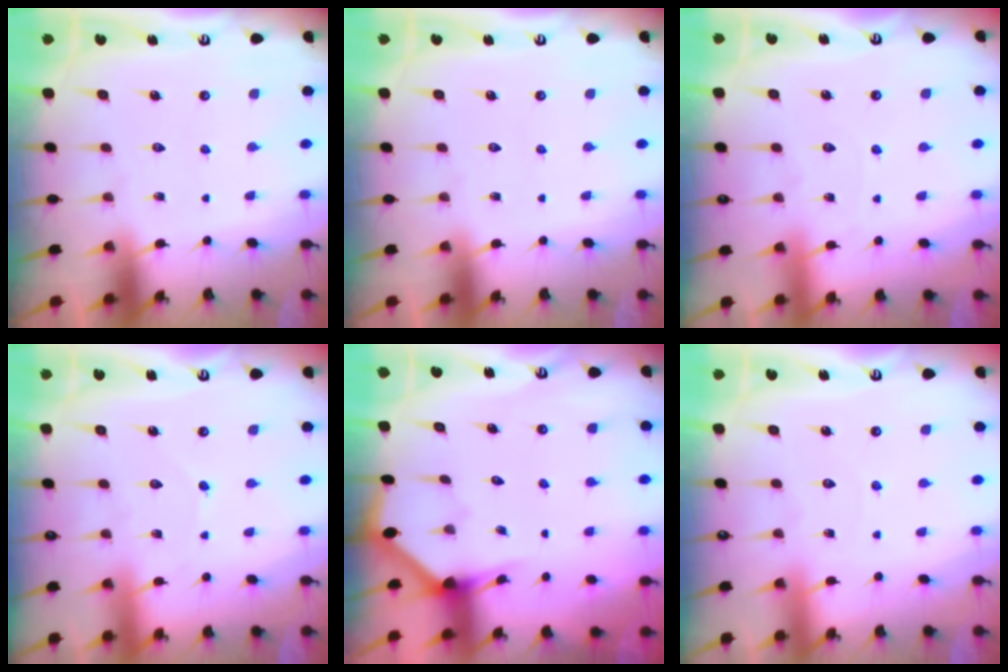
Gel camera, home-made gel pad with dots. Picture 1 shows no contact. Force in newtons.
{"total": 0.0}
{"total": 2.7, "press": 2.7, "slide": 0.1}
{"total": 4.4, "press": 4.4, "slide": 0.0}
{"total": 2.9, "press": 2.9, "slide": 0.2}
{"total": 2.8, "press": 2.8, "slide": 0.4}